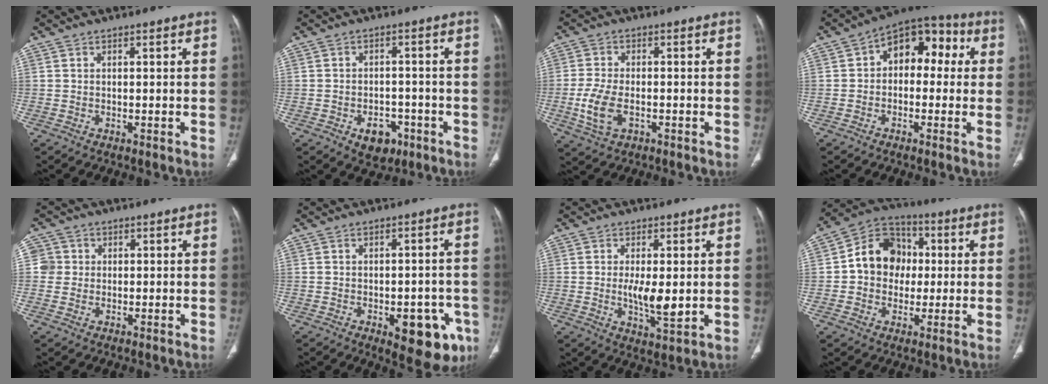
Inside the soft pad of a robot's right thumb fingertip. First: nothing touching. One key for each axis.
{"total": 6.2, "fx": -3.0, "fy": 4.3, "fz": 3.4, "tx": -0.025, "ty": 0.019, "tz": -0.037}
{"total": 7.1, "fx": -1.9, "fy": 4.0, "fz": 5.6, "tx": -0.124, "ty": 0.002, "tz": -0.033}
{"total": 11.1, "fx": 1.4, "fy": 7.4, "fz": 8.1, "tx": -0.066, "ty": 0.039, "tz": 0.003}
{"total": 3.4, "fx": 0.3, "fy": 3.4, "fz": 0.2, "tx": 0.022, "ty": 0.007, "tz": 0.003}
{"total": 11.7, "fx": -4.9, "fy": 5.5, "fz": 9.1, "tx": -0.078, "ty": 0.013, "tz": -0.051}
{"total": 7.1, "fx": 0.0, "fy": 2.4, "fz": 6.7, "tx": -0.117, "ty": -0.018, "tz": 0.004}
{"total": 12.5, "fx": 0.7, "fy": 10.5, "fz": 6.8, "tx": -0.069, "ty": 0.024, "tz": 0.001}